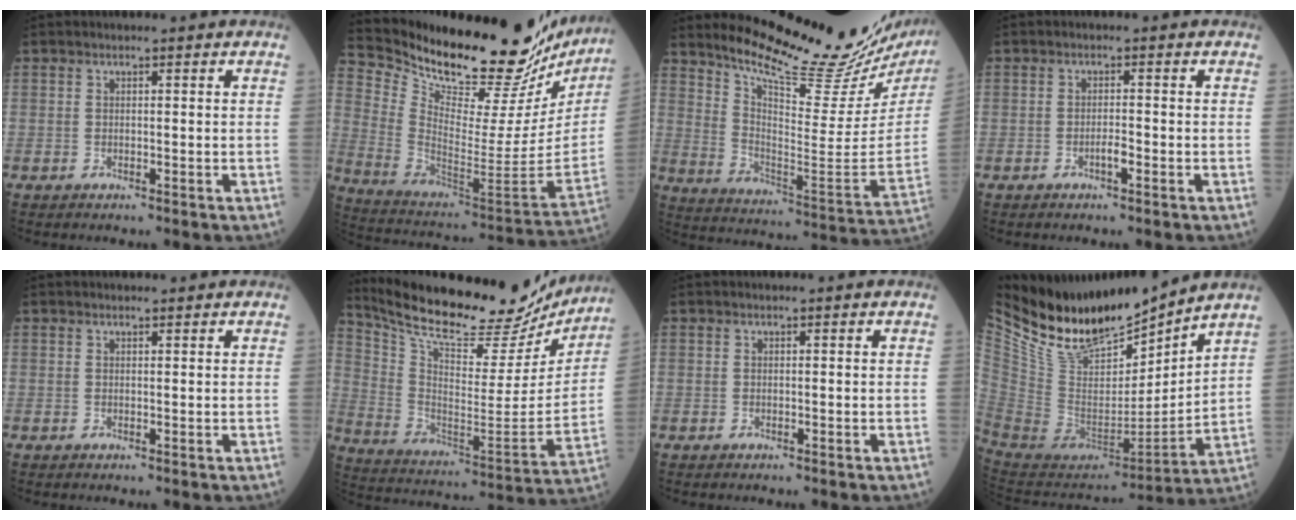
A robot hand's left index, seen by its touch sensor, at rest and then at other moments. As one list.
[{"total": 32.7, "force": [28.9, 6.3, 13.9], "torque": [-0.246, -0.099, 0.401]}, {"total": 24.4, "force": [22.2, 1.6, 10.2], "torque": [-0.169, -0.107, 0.304]}, {"total": 1.4, "force": [-0.8, 0.2, 1.2], "torque": [-0.022, 0.001, -0.014]}, {"total": 1.3, "force": [1.2, 0.2, 0.3], "torque": [-0.009, 0.009, 0.019]}, {"total": 26.2, "force": [23.2, 6.1, 10.5], "torque": [-0.188, -0.034, 0.340]}, {"total": 0.0}, {"total": 19.3, "force": [17.1, 4.2, 7.9], "torque": [-0.158, -0.021, 0.323]}]